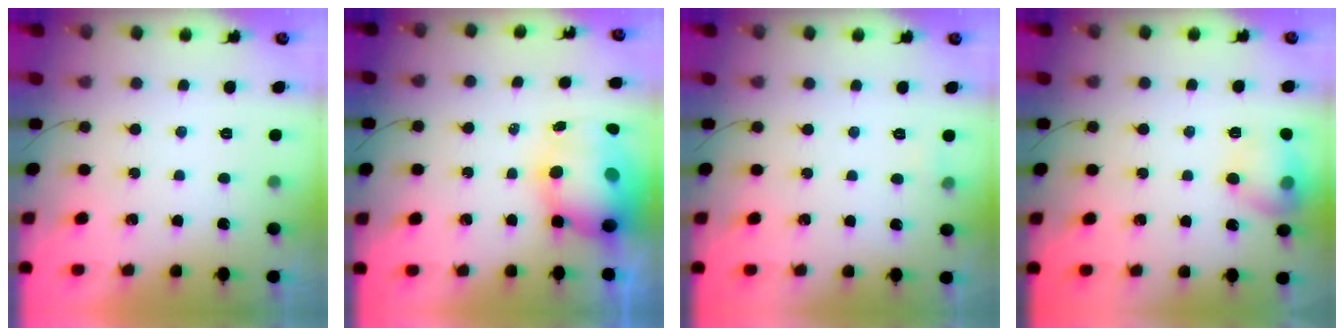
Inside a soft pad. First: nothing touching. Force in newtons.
{"total": 10.5, "press": 10.3, "slide": 2.5}
{"total": 6.7, "press": 2.8, "slide": 6.1}
{"total": 11.8, "press": 11.7, "slide": 0.9}